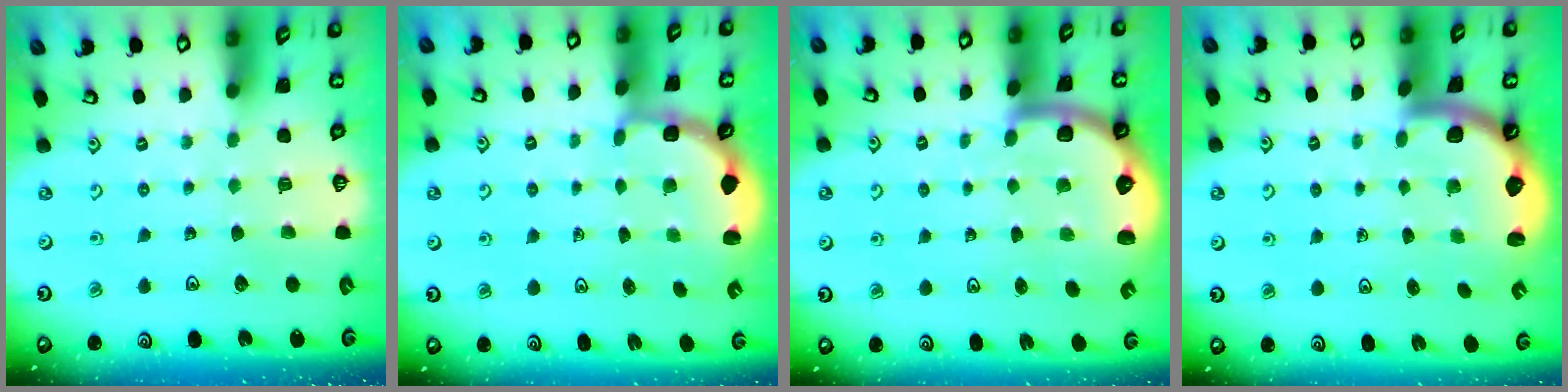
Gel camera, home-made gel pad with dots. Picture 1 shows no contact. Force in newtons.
{"total": 2.7, "press": 2.3, "slide": 1.4}
{"total": 5.0, "press": 4.5, "slide": 2.2}
{"total": 2.4, "press": 2.3, "slide": 0.4}